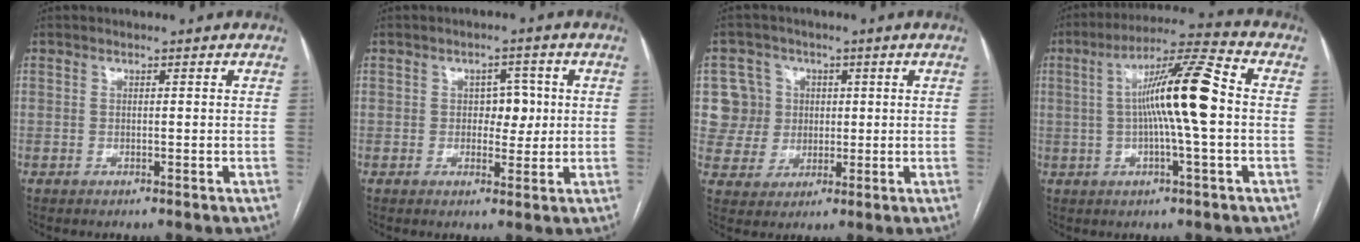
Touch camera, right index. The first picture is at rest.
{"total": 3.8, "force": [0.4, 2.4, 2.9], "torque": [-0.032, 0.010, 0.007]}
{"total": 7.2, "force": [1.5, 7.1, 0.3], "torque": [-0.003, 0.022, 0.033]}
{"total": 12.5, "force": [0.3, 0.0, 12.5], "torque": [-0.218, 0.018, -0.003]}